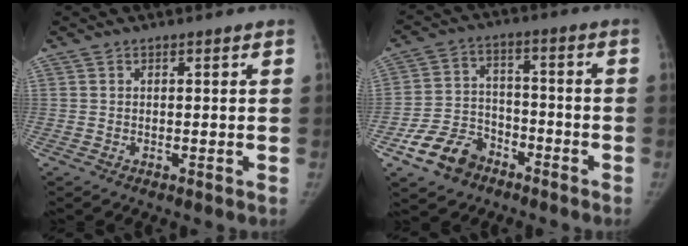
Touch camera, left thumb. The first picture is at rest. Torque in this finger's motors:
{"motor_torque": [-0.74, 2.34, -0.21, 0.35, 0.20]}